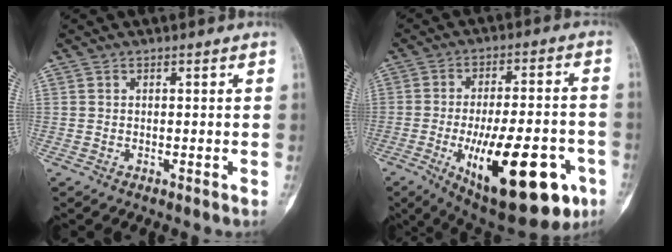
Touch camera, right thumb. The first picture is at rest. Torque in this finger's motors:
{"motor_torque": [0.07, 0.90, 1.80, -0.70, 0.12]}